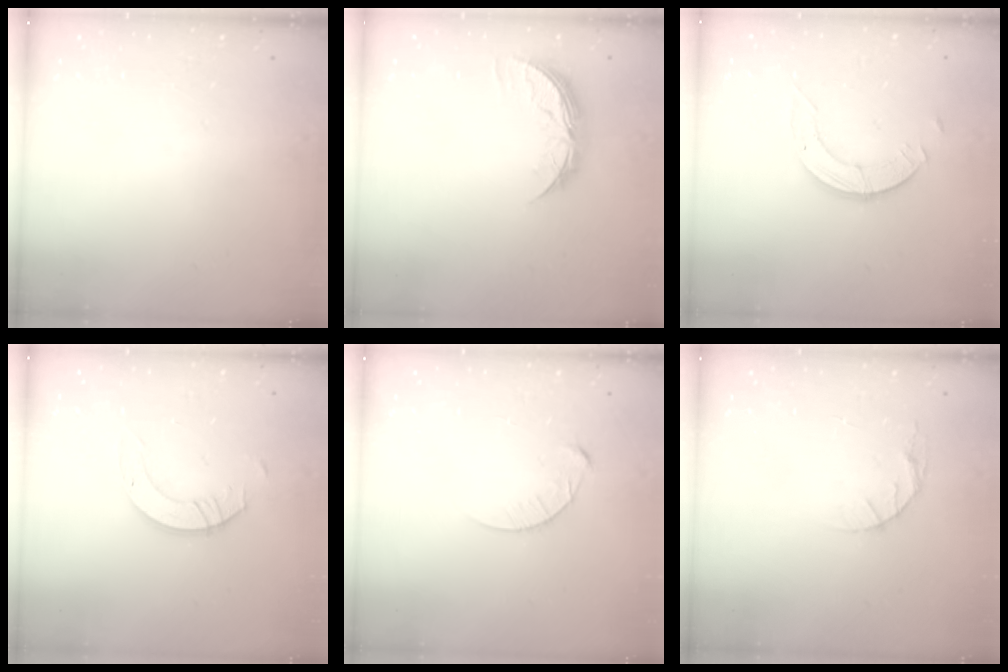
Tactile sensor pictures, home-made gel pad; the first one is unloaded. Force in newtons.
{"total": 8.2, "press": 8.2, "slide": 0.5}
{"total": 3.7, "press": 3.6, "slide": 0.4}
{"total": 4.8, "press": 4.7, "slide": 0.4}
{"total": 4.3, "press": 4.3, "slide": 0.4}
{"total": 4.9, "press": 4.9, "slide": 0.6}